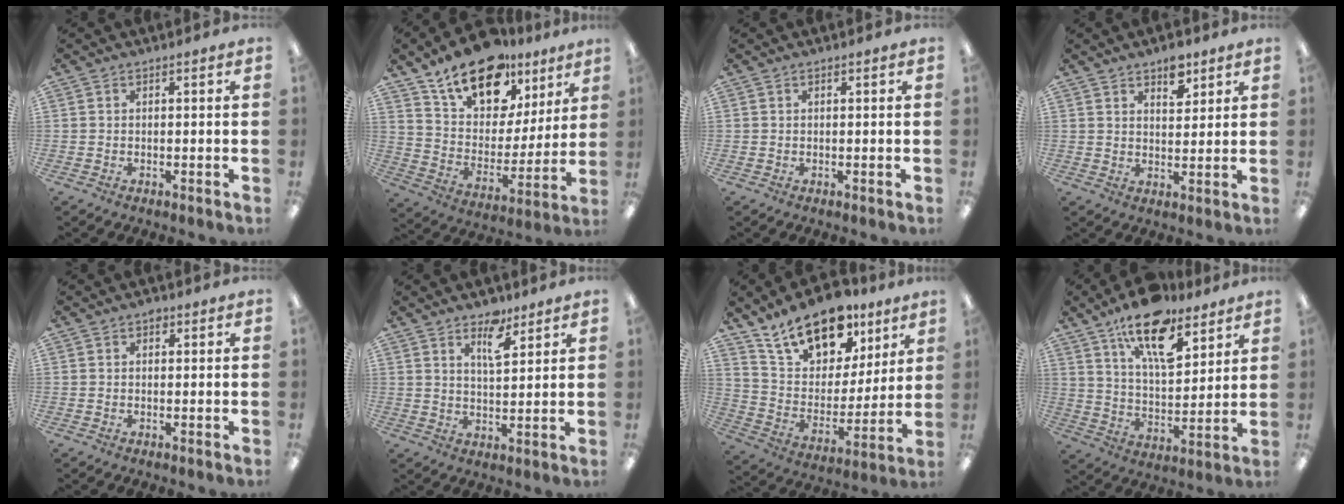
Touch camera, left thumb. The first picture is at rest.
{"total": 19.2, "force": [14.3, 9.9, 8.3], "torque": [-0.153, -0.088, 0.256]}
{"total": 0.0}
{"total": 5.9, "force": [4.3, 3.0, 2.7], "torque": [-0.023, -0.024, 0.071]}
{"total": 1.3, "force": [0.7, 0.9, 0.7], "torque": [-0.006, 0.000, 0.010]}
{"total": 7.2, "force": [4.9, 2.9, 4.4], "torque": [-0.061, -0.027, 0.081]}
{"total": 17.5, "force": [13.2, 9.1, 7.2], "torque": [-0.128, -0.085, 0.240]}
{"total": 16.6, "force": [11.4, 6.8, 9.9], "torque": [-0.161, -0.055, 0.195]}